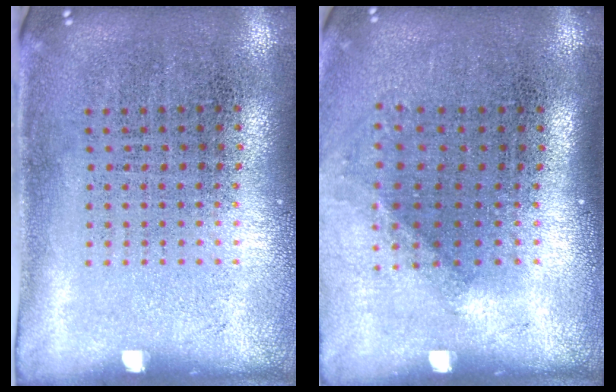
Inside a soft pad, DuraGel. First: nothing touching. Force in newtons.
{"total": 1.2, "press": 0.9, "slide": 0.8}